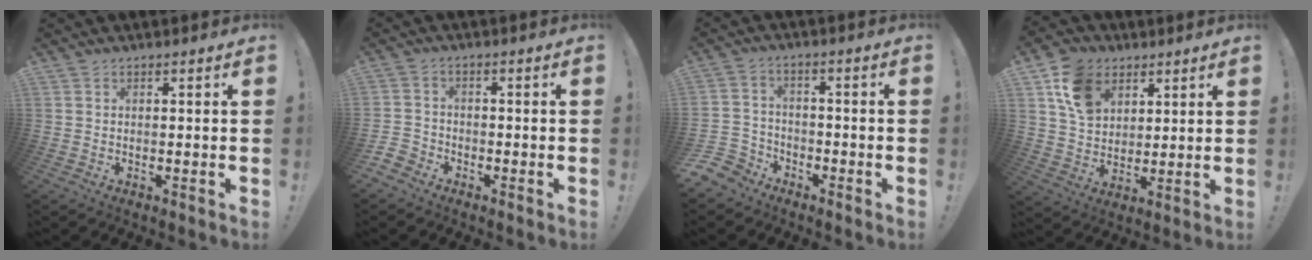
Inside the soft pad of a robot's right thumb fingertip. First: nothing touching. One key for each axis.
{"total": 3.4, "fx": -2.4, "fy": 2.3, "fz": 0.6, "tx": -0.020, "ty": 0.007, "tz": -0.049}
{"total": 6.1, "fx": -4.4, "fy": 4.1, "fz": 1.0, "tx": -0.025, "ty": 0.028, "tz": -0.085}
{"total": 12.9, "fx": 6.3, "fy": 9.5, "fz": 6.1, "tx": -0.102, "ty": -0.015, "tz": 0.126}